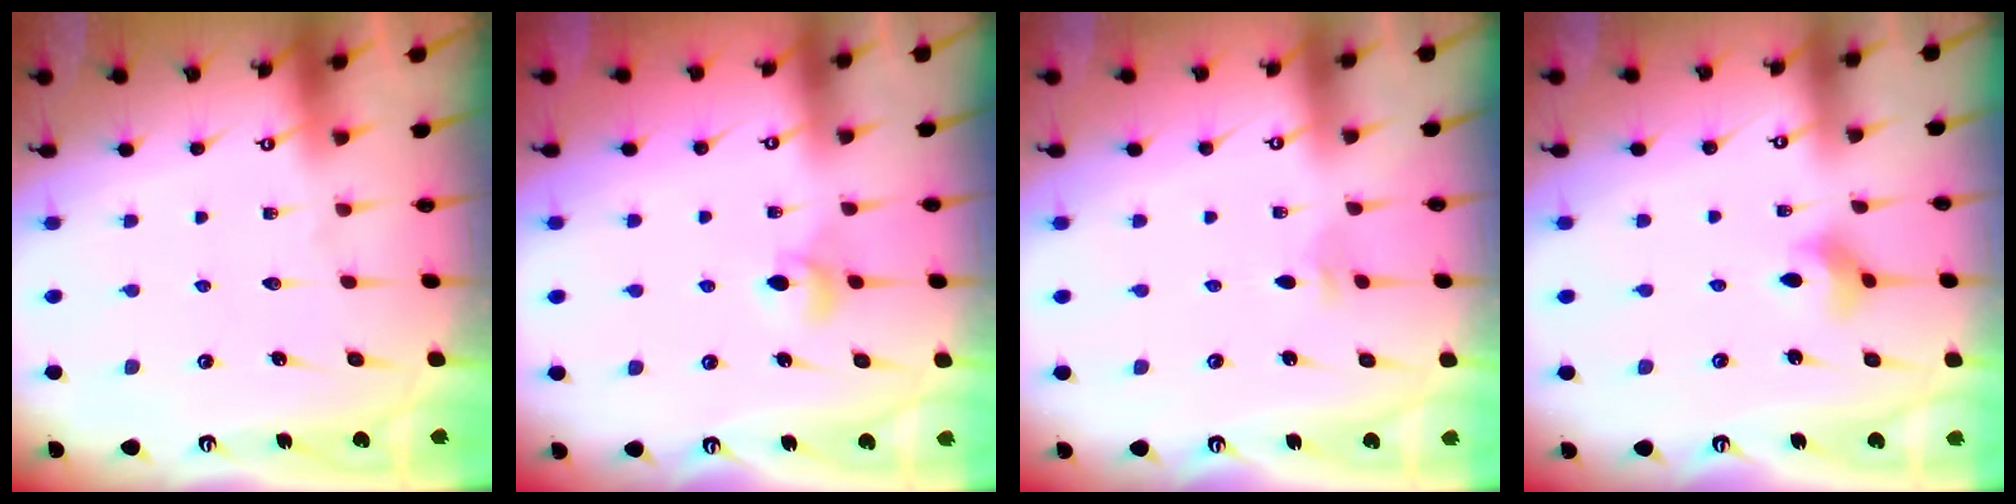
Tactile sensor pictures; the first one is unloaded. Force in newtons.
{"total": 4.2, "press": 4.1, "slide": 0.8}
{"total": 2.6, "press": 2.5, "slide": 0.5}
{"total": 3.4, "press": 3.4, "slide": 0.6}